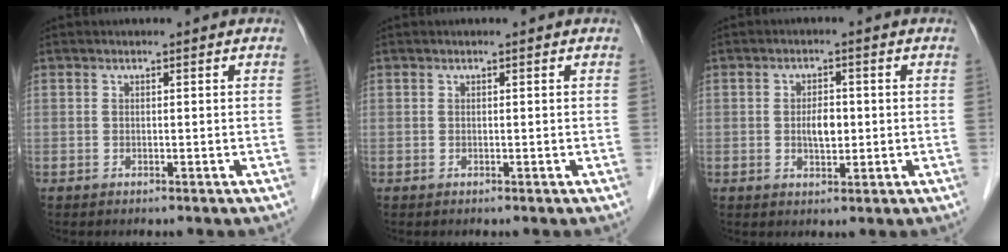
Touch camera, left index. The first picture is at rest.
{"total": 0.0}
{"total": 3.4, "force": [-1.3, 1.5, 2.8], "torque": [-0.047, -0.004, -0.020]}